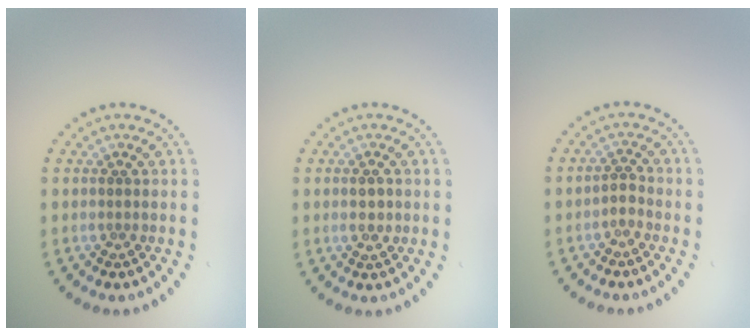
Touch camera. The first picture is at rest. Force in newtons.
{"total": 1.6, "press": 1.5, "slide": 0.3}
{"total": 1.3, "press": 0.9, "slide": 0.8}